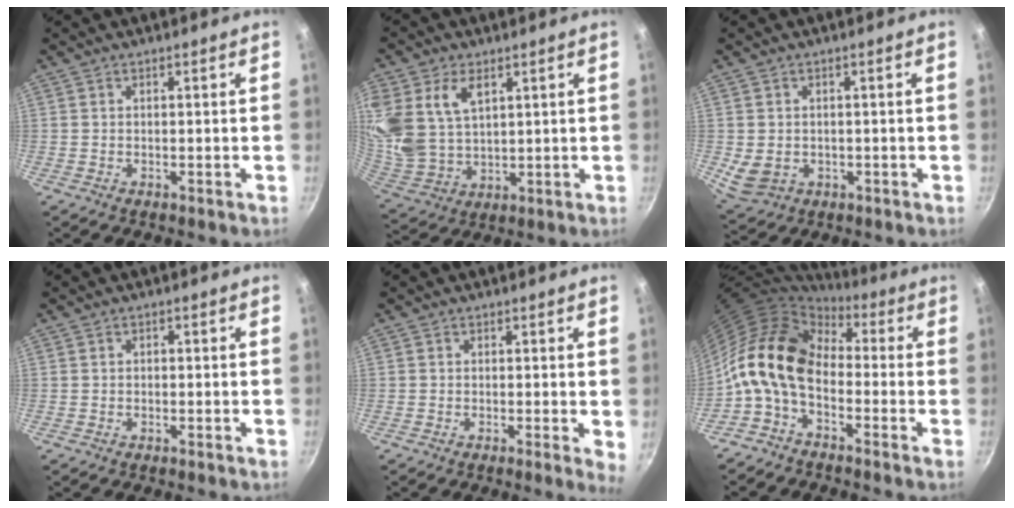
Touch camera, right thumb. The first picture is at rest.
{"total": 17.1, "force": [6.6, 11.5, 10.8], "torque": [-0.235, -0.015, 0.143]}
{"total": 5.5, "force": [-0.4, 4.6, 3.1], "torque": [-0.050, -0.003, 0.009]}
{"total": 0.6, "force": [-0.3, 0.5, 0.2], "torque": [-0.004, 0.003, -0.003]}
{"total": 2.6, "force": [0.0, 0.6, 2.5], "torque": [-0.030, -0.007, -0.004]}
{"total": 14.3, "force": [-1.4, 9.1, 11.0], "torque": [-0.196, 0.033, -0.048]}